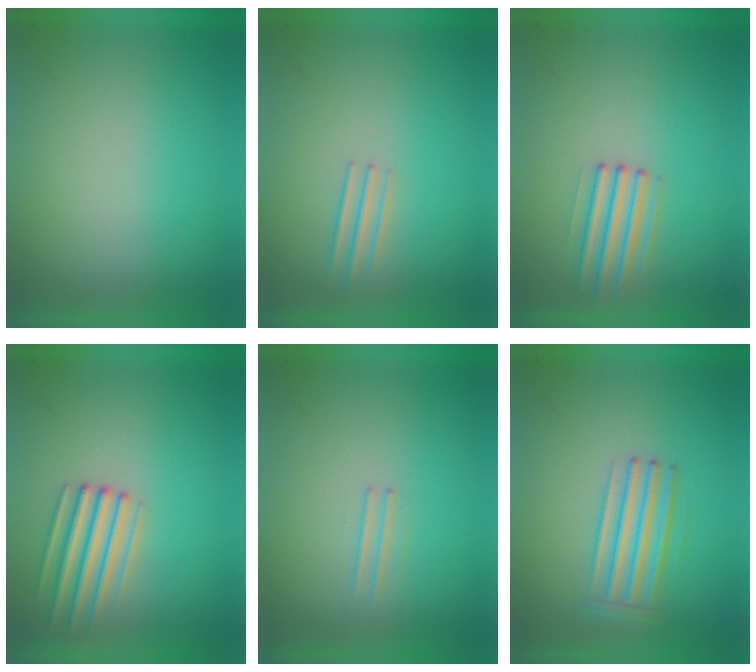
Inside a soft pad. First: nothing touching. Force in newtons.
{"total": 1.8}
{"total": 2.1}
{"total": 1.6}
{"total": 1.1}
{"total": 2.9}